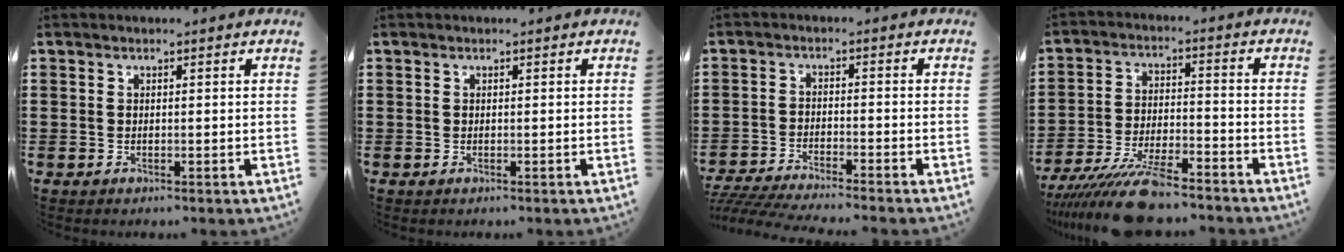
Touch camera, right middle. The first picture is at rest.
{"total": 0.0}
{"total": 4.2, "force": [-4.1, -0.2, 1.0], "torque": [-0.031, -0.012, -0.086]}
{"total": 10.6, "force": [-8.9, 2.1, 5.4], "torque": [-0.107, 0.014, -0.172]}